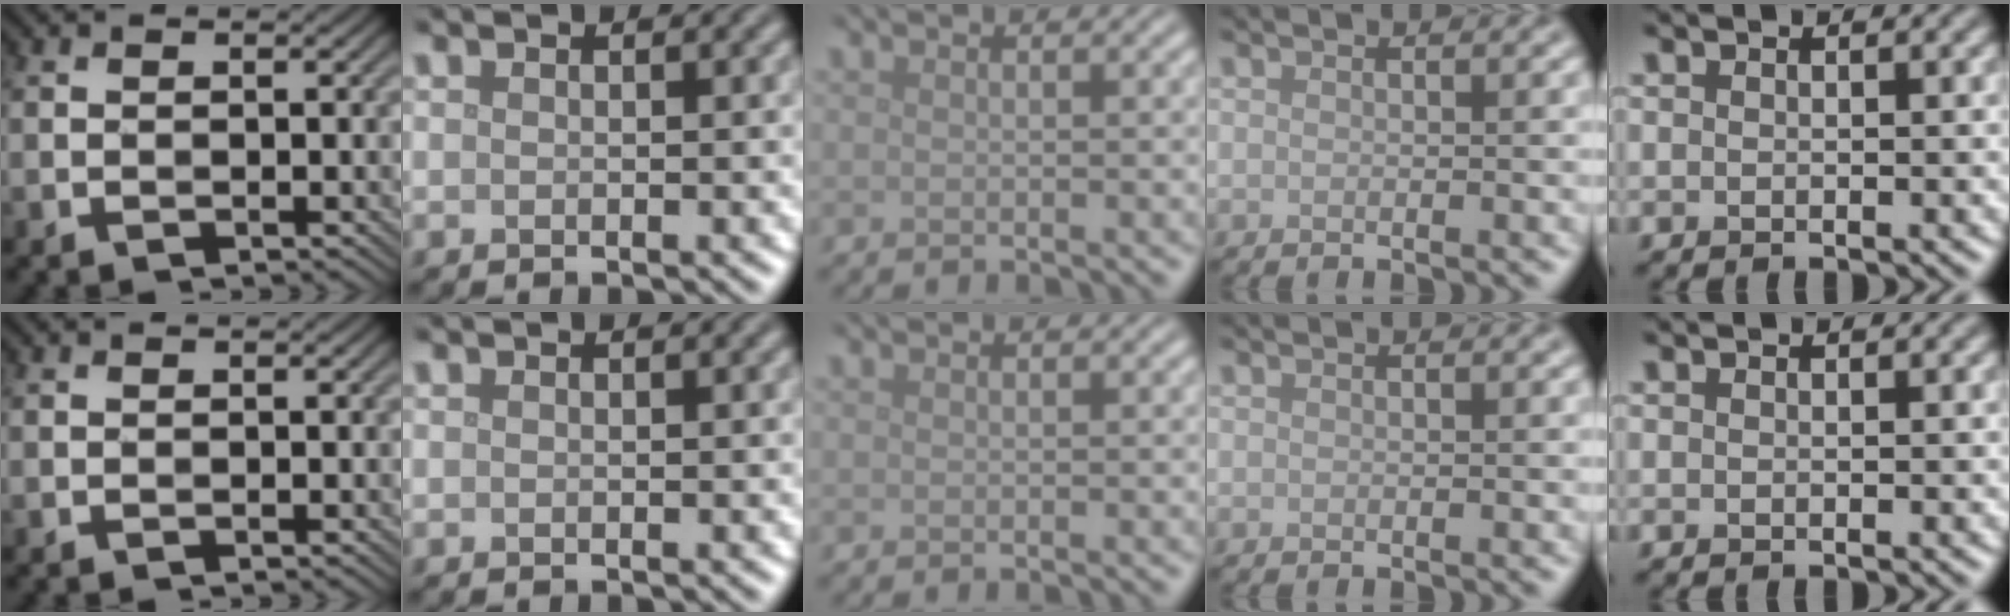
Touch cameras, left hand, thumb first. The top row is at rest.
{}